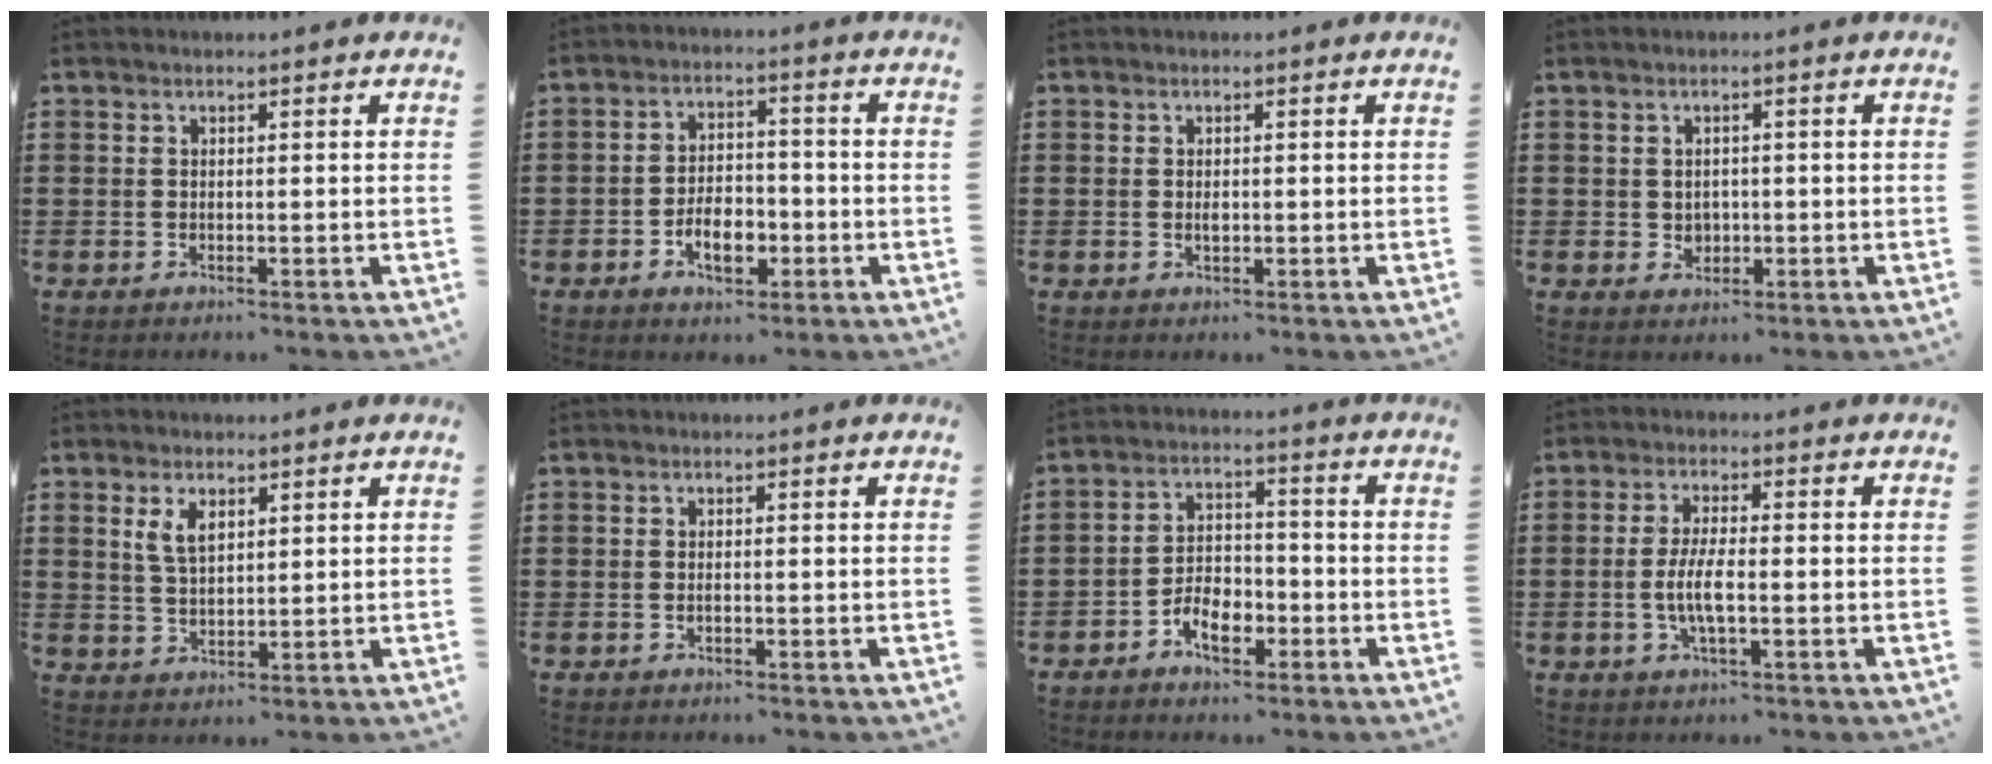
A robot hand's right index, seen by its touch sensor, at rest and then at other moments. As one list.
[{"total": 6.2, "force": [-2.6, 3.5, 4.4], "torque": [-0.071, 0.007, -0.047]}, {"total": 1.1, "force": [-0.1, 0.6, 0.9], "torque": [-0.018, 0.001, -0.002]}, {"total": 1.7, "force": [0.0, 1.6, 0.6], "torque": [-0.017, 0.007, -0.002]}, {"total": 3.7, "force": [1.8, 1.8, 2.7], "torque": [-0.059, 0.006, 0.032]}, {"total": 0.7, "force": [-0.2, 0.2, 0.6], "torque": [-0.013, -0.004, -0.003]}, {"total": 5.5, "force": [-3.2, 3.1, 3.2], "torque": [-0.053, 0.008, -0.061]}, {"total": 4.9, "force": [-1.1, 1.3, 4.6], "torque": [-0.099, -0.003, -0.027]}]